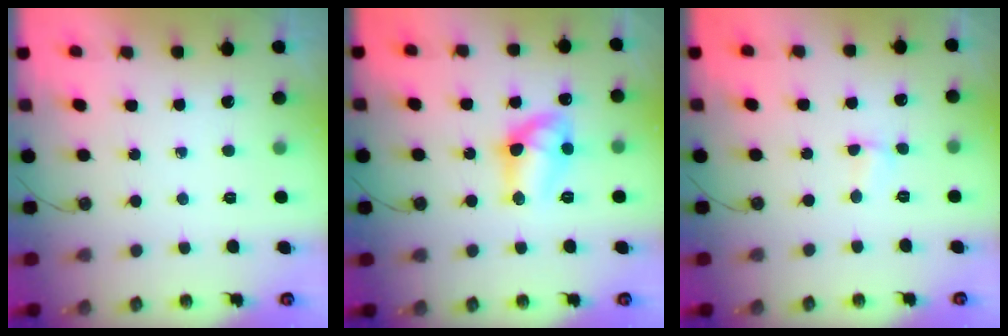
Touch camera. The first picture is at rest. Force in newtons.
{"total": 12.4, "press": 12.4, "slide": 1.0}
{"total": 1.1, "press": 1.0, "slide": 0.3}